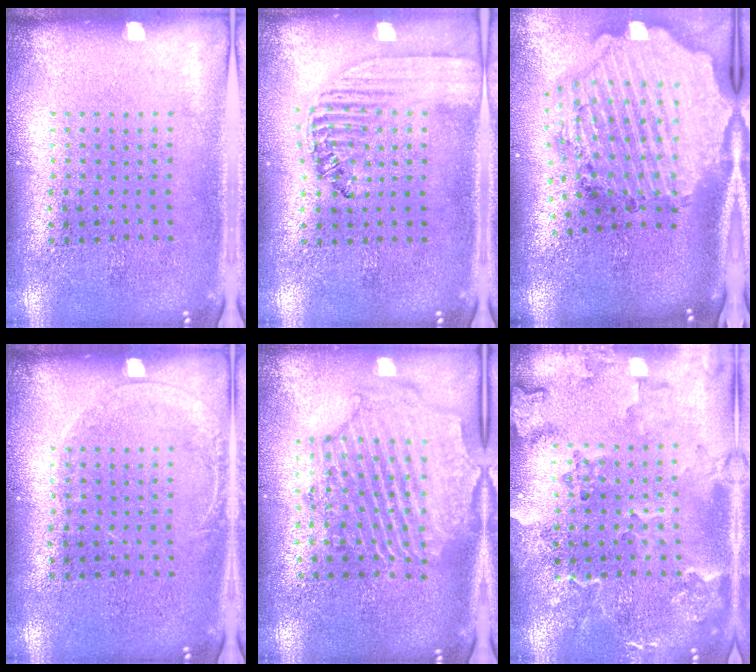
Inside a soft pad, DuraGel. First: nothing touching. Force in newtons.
{"total": 1.5, "press": 1.4, "slide": 0.6}
{"total": 4.0, "press": 3.3, "slide": 2.3}
{"total": 1.0, "press": 1.0, "slide": 0.2}
{"total": 2.4, "press": 2.2, "slide": 0.8}
{"total": 2.4, "press": 2.2, "slide": 1.0}